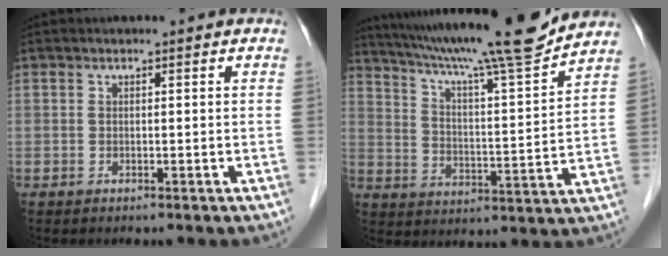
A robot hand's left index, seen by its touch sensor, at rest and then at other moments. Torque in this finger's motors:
{"motor_torque": [0.87, -1.27, 0.67, 0.13]}